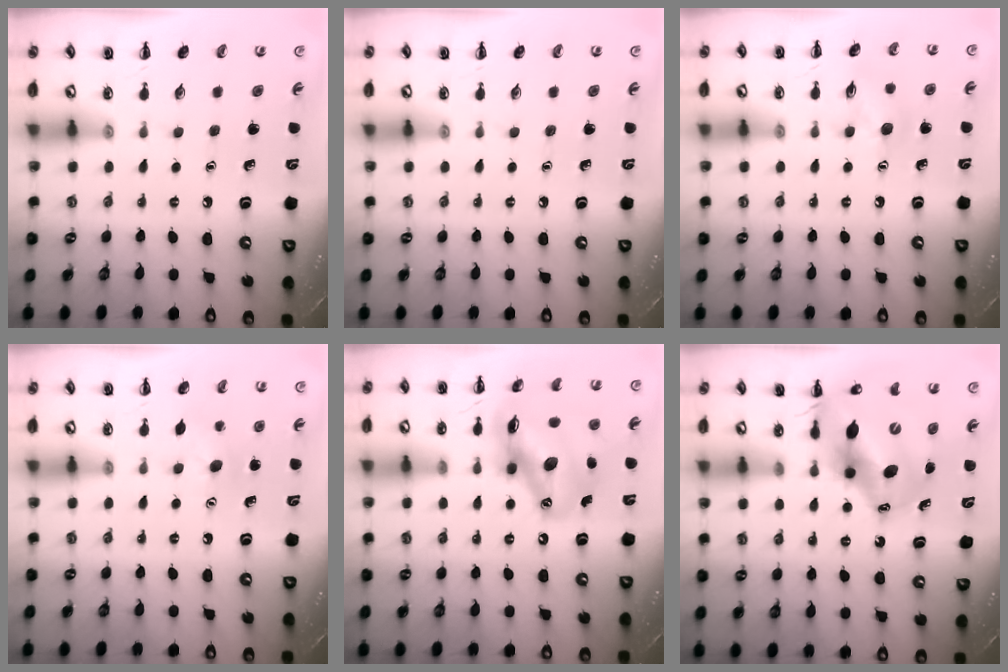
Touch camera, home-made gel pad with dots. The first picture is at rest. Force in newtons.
{"total": 0.0}
{"total": 7.7, "press": 7.7, "slide": 0.9}
{"total": 7.1, "press": 6.9, "slide": 1.6}
{"total": 14.6, "press": 14.0, "slide": 3.9}
{"total": 14.8, "press": 14.3, "slide": 3.9}